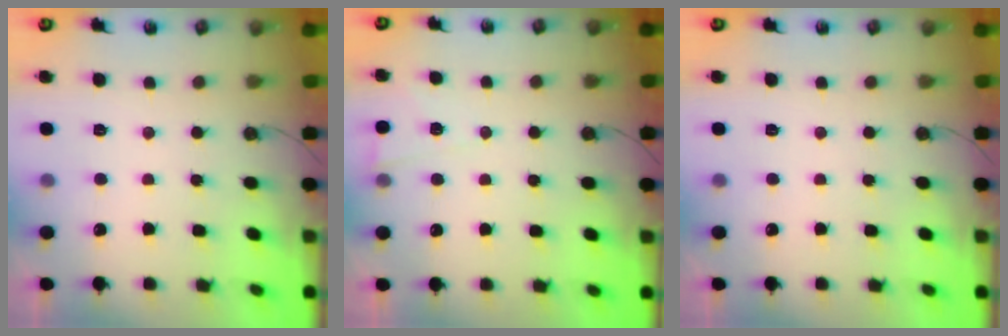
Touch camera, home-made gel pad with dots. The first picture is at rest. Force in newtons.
{"total": 5.2, "press": 5.2, "slide": 0.2}
{"total": 0.0}